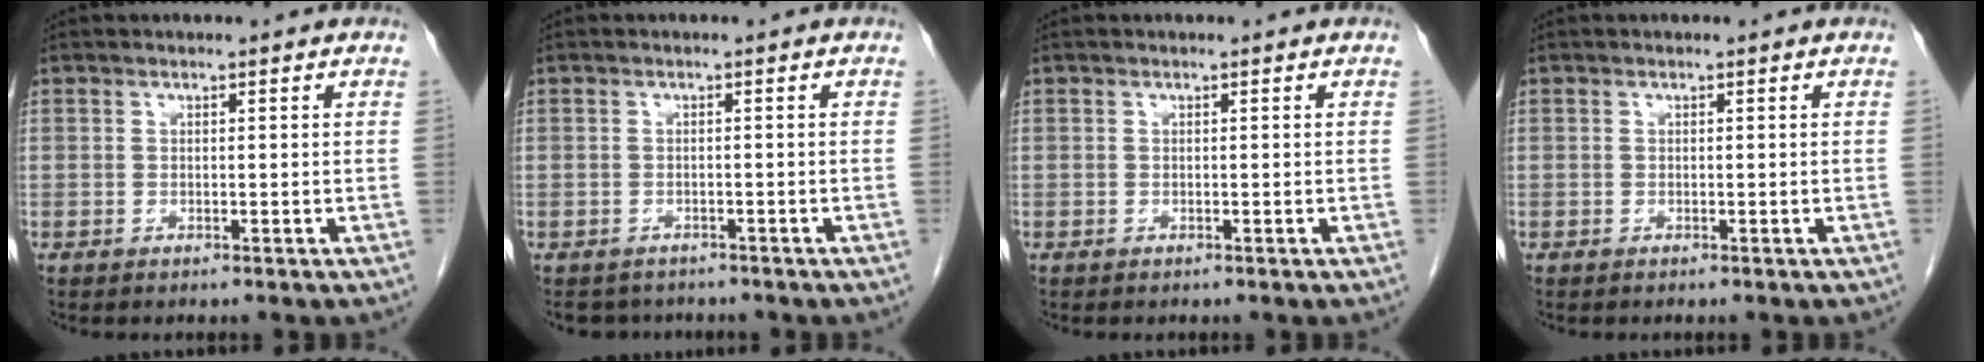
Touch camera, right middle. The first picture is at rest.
{"total": 3.5, "force": [-3.2, 1.6, 0.0], "torque": [0.000, 0.000, -0.043]}
{"total": 0.0}
{"total": 0.0}